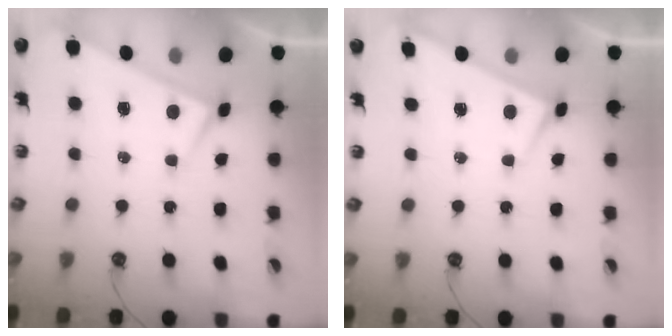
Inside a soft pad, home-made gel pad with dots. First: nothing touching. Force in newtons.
{"total": 3.0, "press": 3.0, "slide": 0.2}